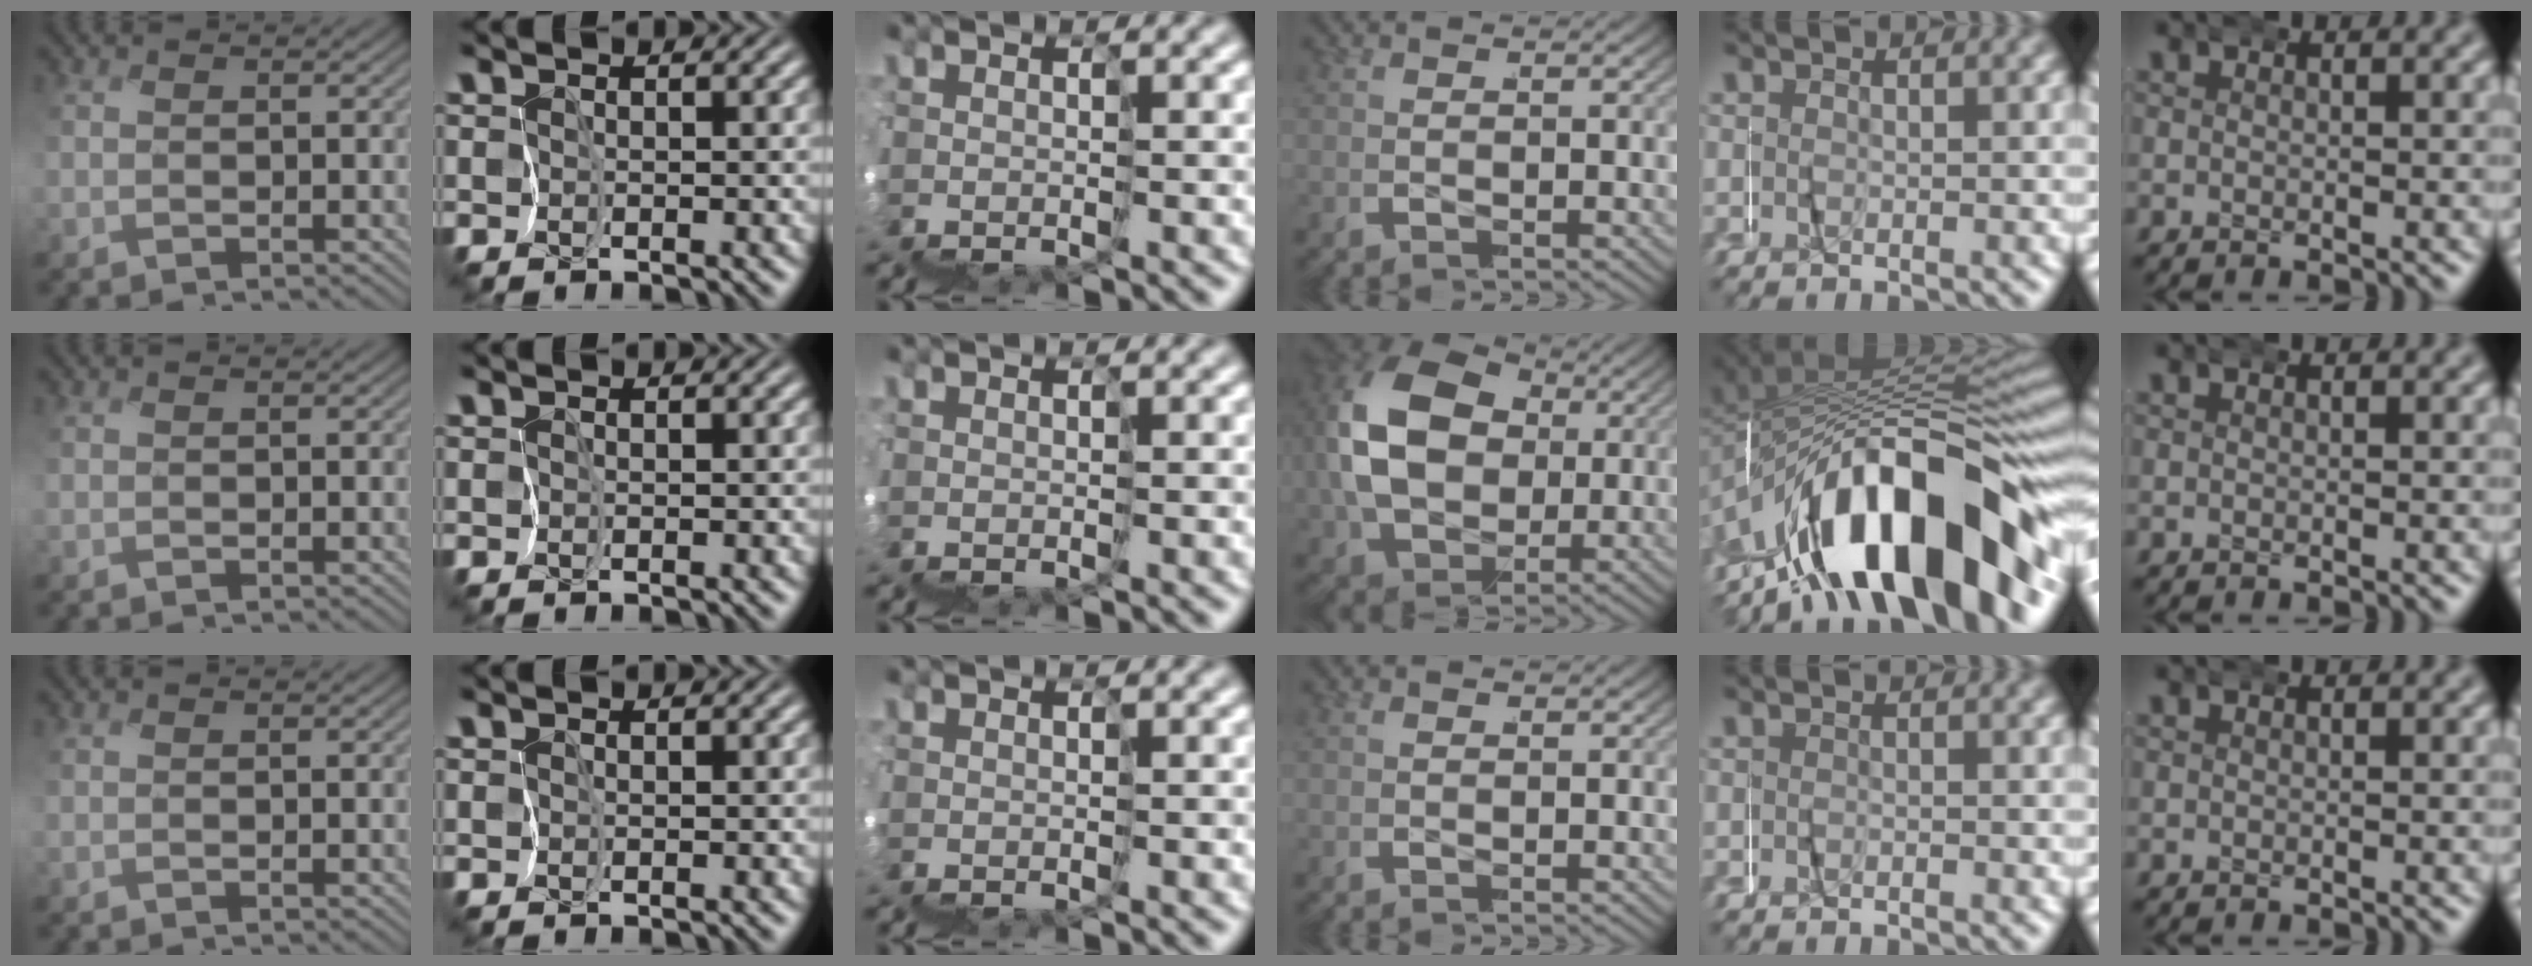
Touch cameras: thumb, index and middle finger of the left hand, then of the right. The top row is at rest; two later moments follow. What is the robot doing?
{"motion": "wrap", "object": "napkin"}